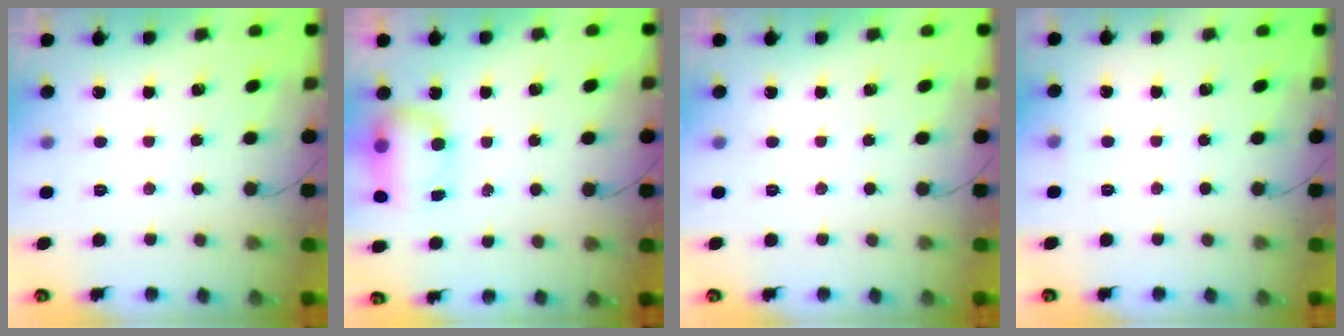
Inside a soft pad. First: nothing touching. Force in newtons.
{"total": 7.1, "press": 7.0, "slide": 1.2}
{"total": 0.0}
{"total": 2.7, "press": 2.0, "slide": 1.8}